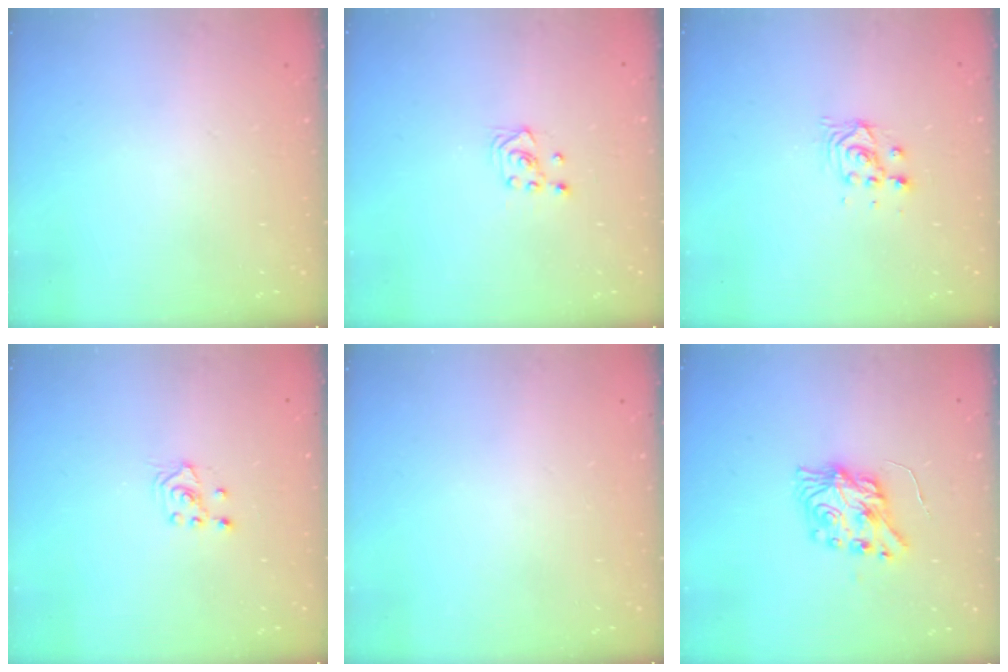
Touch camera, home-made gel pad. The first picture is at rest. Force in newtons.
{"total": 3.0, "press": 2.6, "slide": 1.5}
{"total": 4.4, "press": 4.4, "slide": 0.2}
{"total": 2.6, "press": 2.4, "slide": 0.8}
{"total": 0.0}
{"total": 8.1, "press": 8.1, "slide": 0.2}